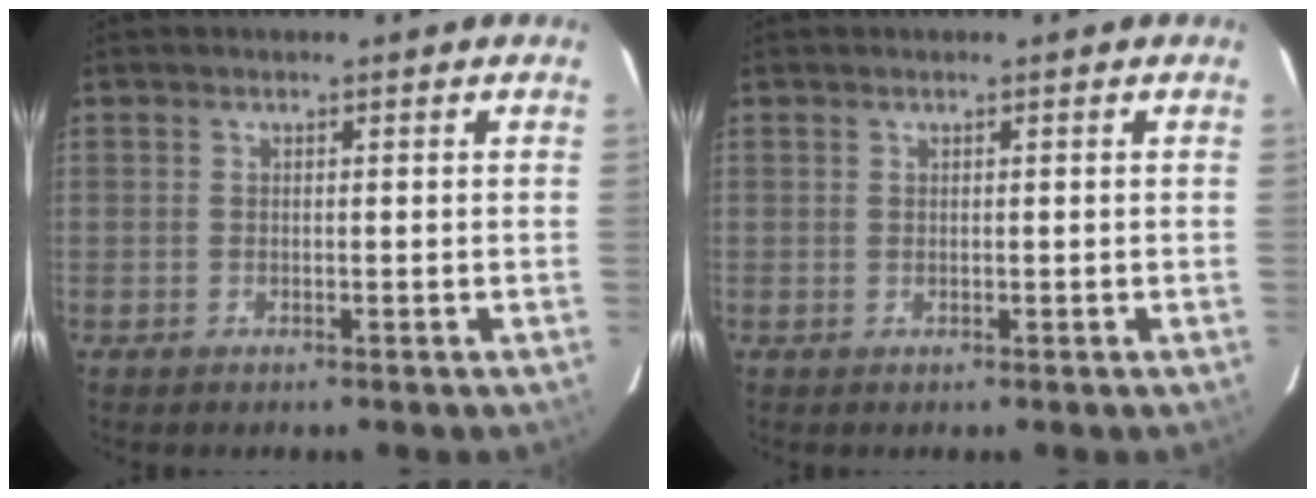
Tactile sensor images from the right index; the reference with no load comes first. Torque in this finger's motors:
{"motor_torque": [0.00, 0.00, 0.00, 0.00]}